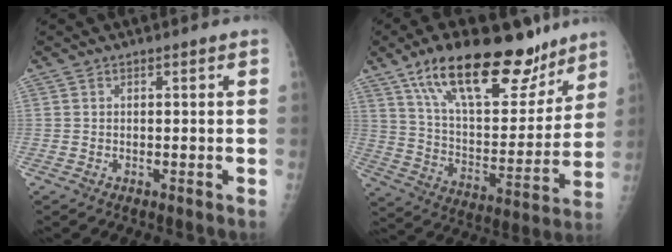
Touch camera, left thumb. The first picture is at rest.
{"total": 25.3, "force": [16.8, 10.4, 15.8], "torque": [-0.208, -0.058, 0.276]}